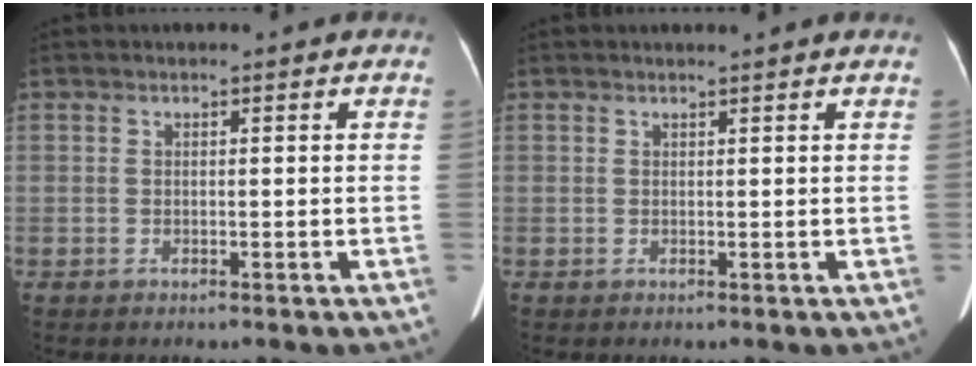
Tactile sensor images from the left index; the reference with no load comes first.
{"total": 1.9, "force": [1.8, -0.3, 0.6], "torque": [-0.014, 0.007, 0.022]}